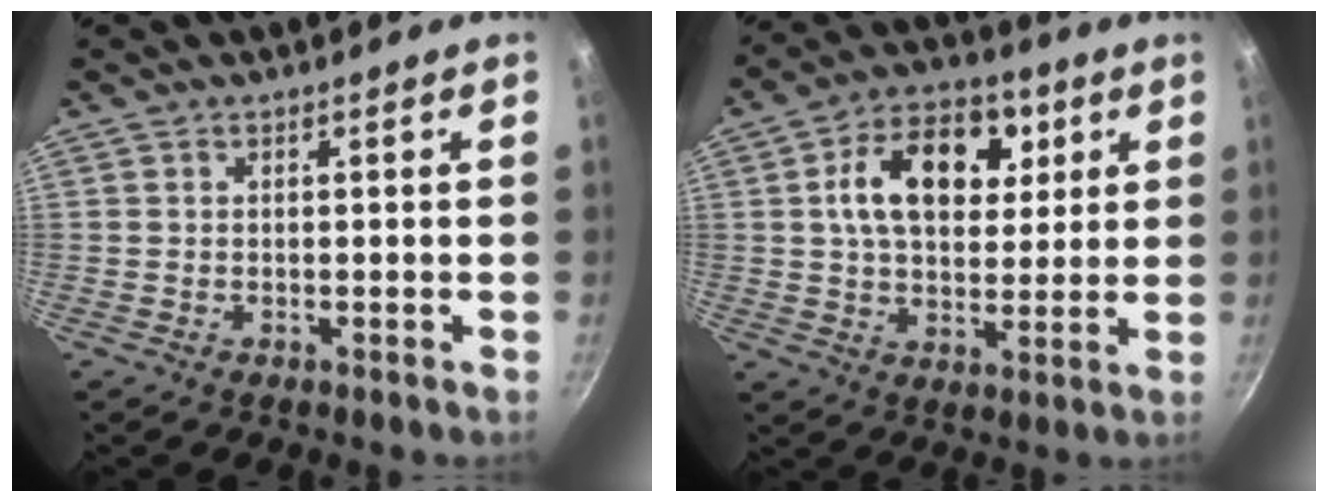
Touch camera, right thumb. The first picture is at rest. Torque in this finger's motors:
{"motor_torque": [-0.07, 0.02, 1.36, 0.11, 0.41]}